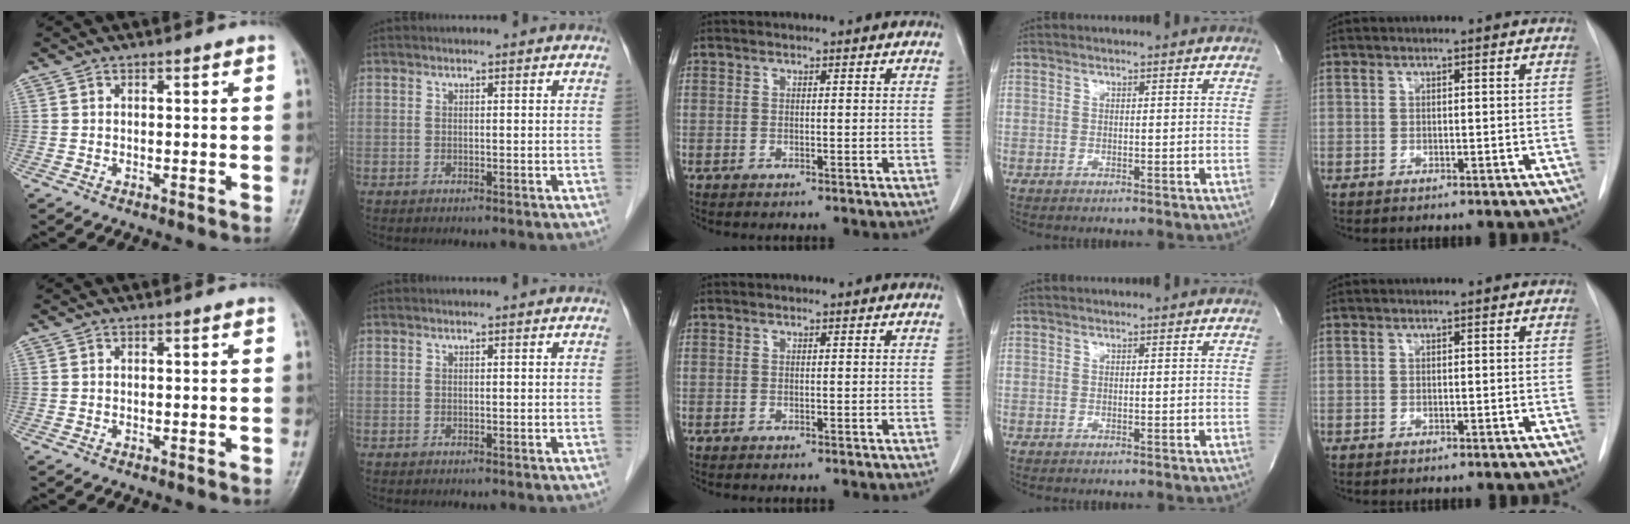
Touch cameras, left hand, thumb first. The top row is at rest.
{}